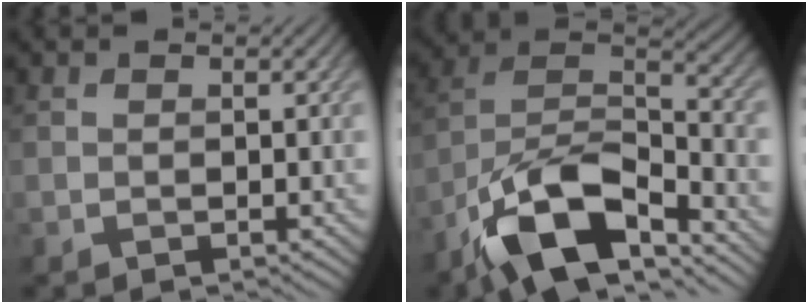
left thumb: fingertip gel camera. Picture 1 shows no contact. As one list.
[{"total": 14.4, "force": [-9.7, 5.6, 9.1], "torque": [-0.178, -0.013, -0.197]}]